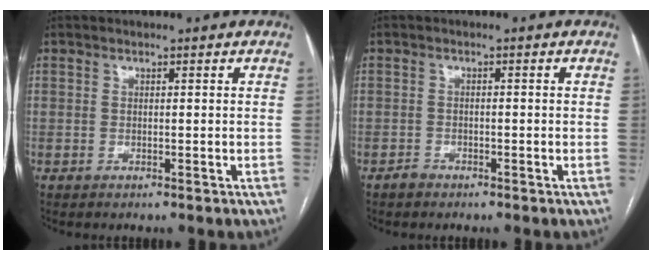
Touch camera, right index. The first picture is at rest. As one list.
[{"total": 1.3, "force": [-1.1, 0.6, 0.3], "torque": [-0.007, 0.002, -0.019]}]